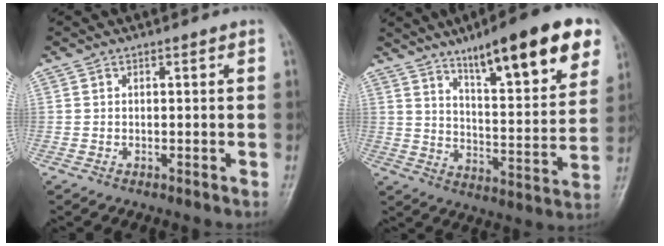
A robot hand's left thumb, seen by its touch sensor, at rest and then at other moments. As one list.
[{"total": 21.6, "force": [12.7, 5.1, 16.6], "torque": [-0.209, -0.042, 0.194]}]